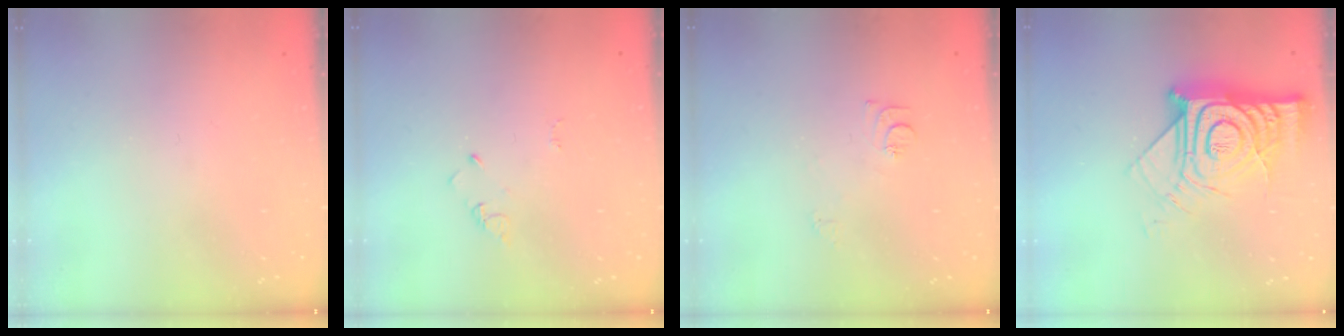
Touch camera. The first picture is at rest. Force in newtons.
{"total": 2.9, "press": 2.9, "slide": 0.3}
{"total": 6.7, "press": 6.7, "slide": 0.8}
{"total": 17.1, "press": 17.0, "slide": 1.5}